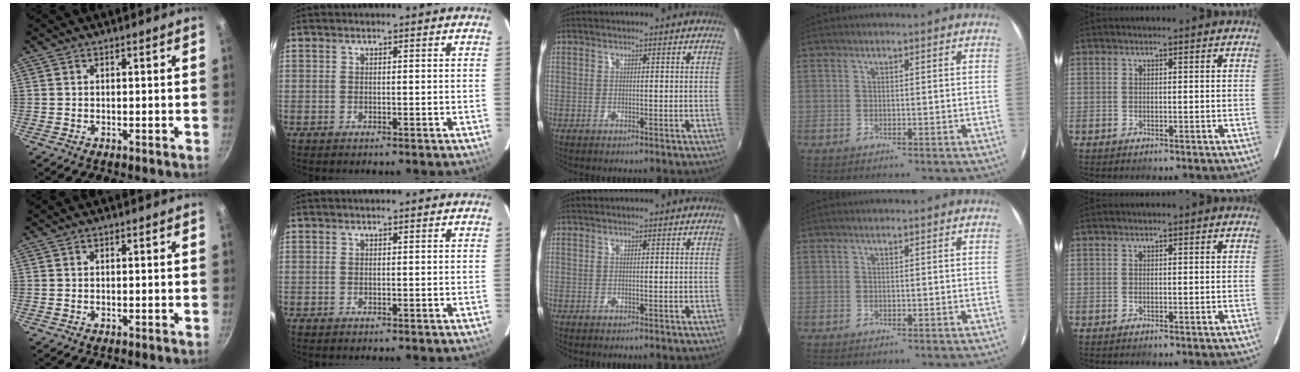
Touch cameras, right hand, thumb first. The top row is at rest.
{}